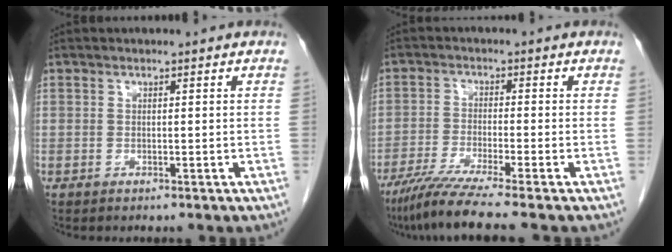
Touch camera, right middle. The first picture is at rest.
{"total": 8.2, "force": [-6.5, -1.4, 4.8], "torque": [-0.079, -0.031, -0.113]}